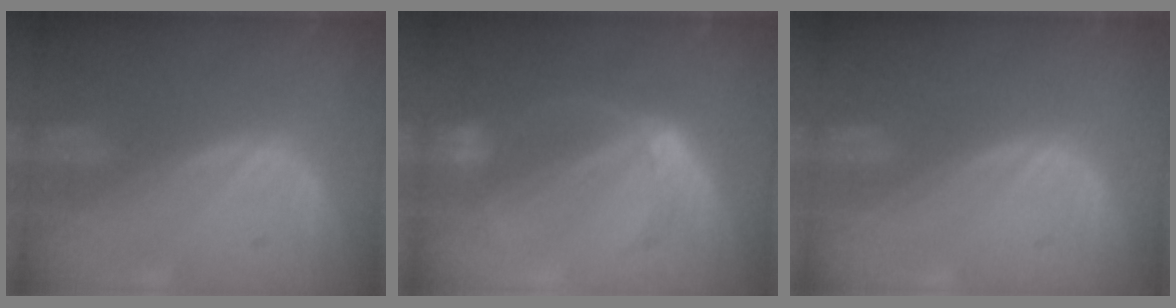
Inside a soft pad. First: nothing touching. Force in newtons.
{"total": 6.3, "press": 5.6, "slide": 3.0}
{"total": 0.0}